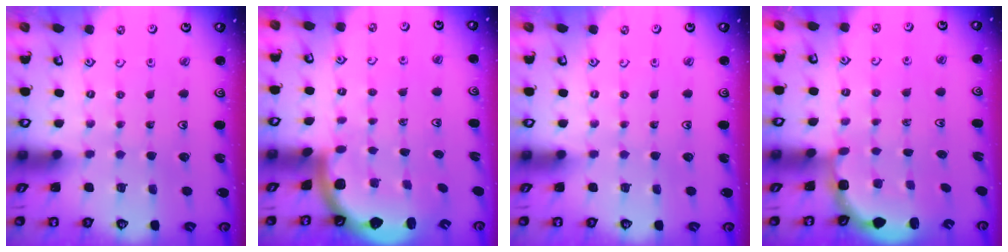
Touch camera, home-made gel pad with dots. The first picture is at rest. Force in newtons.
{"total": 2.3, "press": 2.3, "slide": 0.4}
{"total": 0.0}
{"total": 3.1, "press": 2.5, "slide": 1.9}